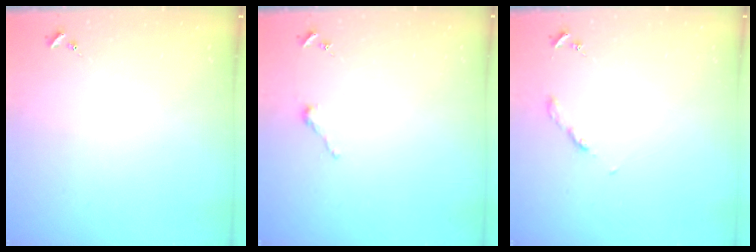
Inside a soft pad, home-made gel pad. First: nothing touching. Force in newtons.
{"total": 2.5, "press": 2.5, "slide": 0.2}
{"total": 2.7, "press": 2.6, "slide": 0.3}